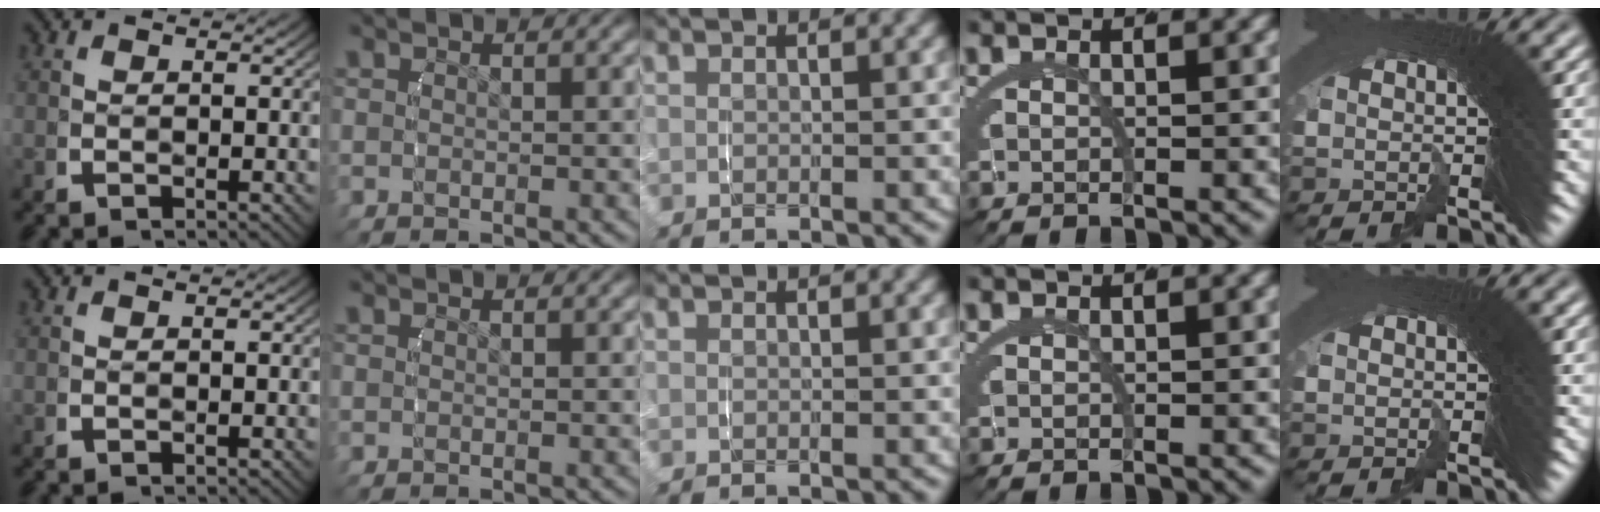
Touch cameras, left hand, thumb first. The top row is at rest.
{}